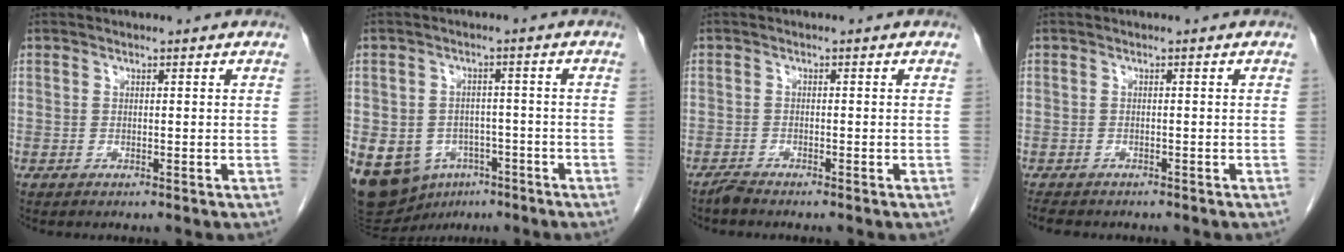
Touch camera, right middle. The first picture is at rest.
{"total": 17.4, "force": [-8.3, 13.2, 7.9], "torque": [-0.203, 0.004, -0.111]}
{"total": 1.3, "force": [-1.3, 0.1, 0.3], "torque": [-0.013, -0.003, -0.025]}
{"total": 4.6, "force": [-3.9, 1.7, 1.8], "torque": [-0.036, -0.011, -0.052]}